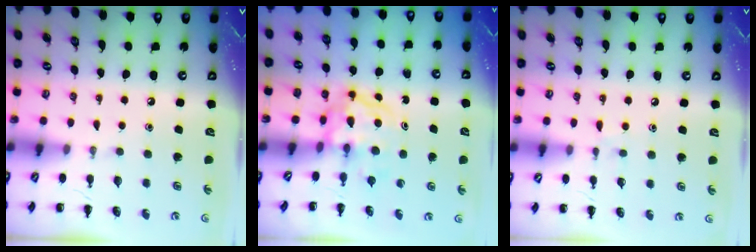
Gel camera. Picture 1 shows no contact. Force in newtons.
{"total": 4.0, "press": 4.0, "slide": 0.5}
{"total": 4.0, "press": 3.6, "slide": 1.6}